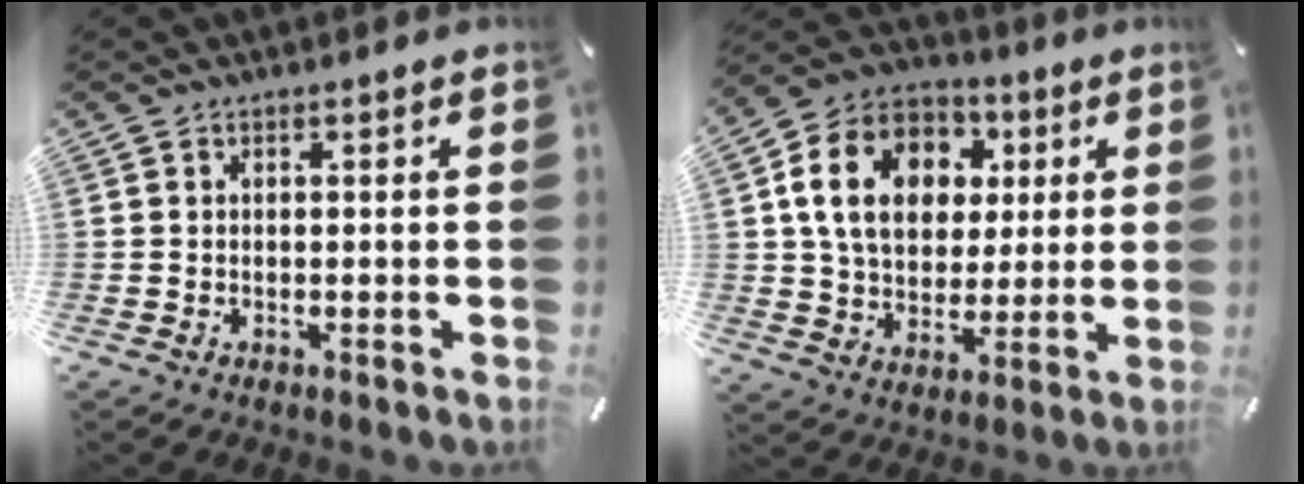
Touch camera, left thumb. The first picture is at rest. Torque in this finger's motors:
{"motor_torque": [2.51, 2.50, 1.52, -1.25, 0.44]}